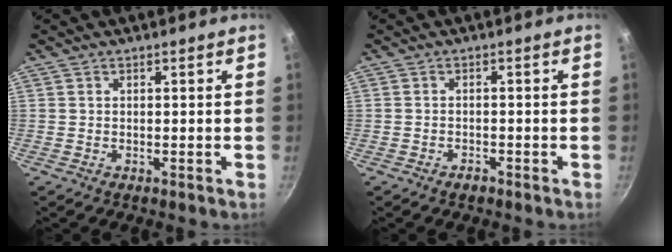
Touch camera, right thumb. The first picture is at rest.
{"total": 1.6, "force": [-1.2, 0.8, 0.7], "torque": [-0.012, 0.013, -0.018]}